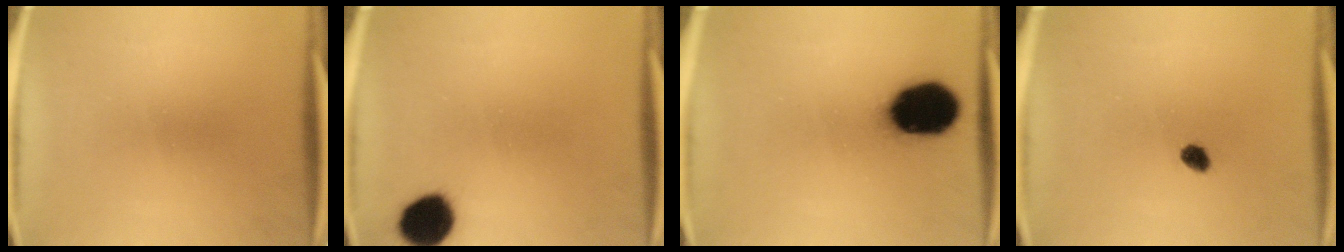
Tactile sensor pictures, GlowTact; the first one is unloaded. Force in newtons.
{"total": 9.7}
{"total": 18.6}
{"total": 2.2}